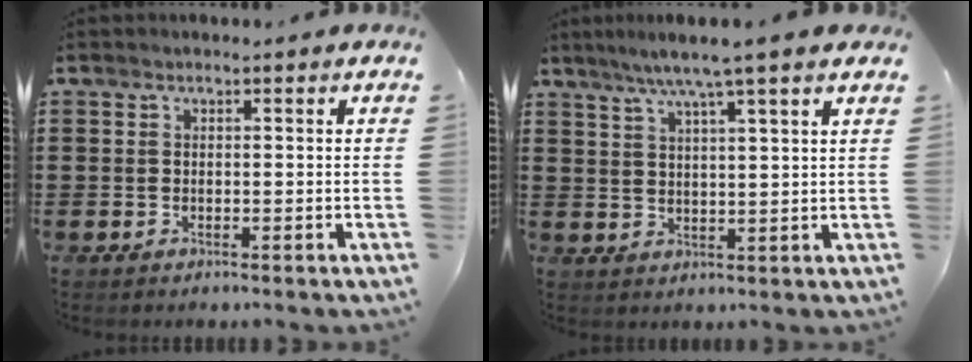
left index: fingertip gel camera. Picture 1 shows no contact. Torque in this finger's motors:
{"motor_torque": [1.44, -0.70, 0.57, 0.19]}